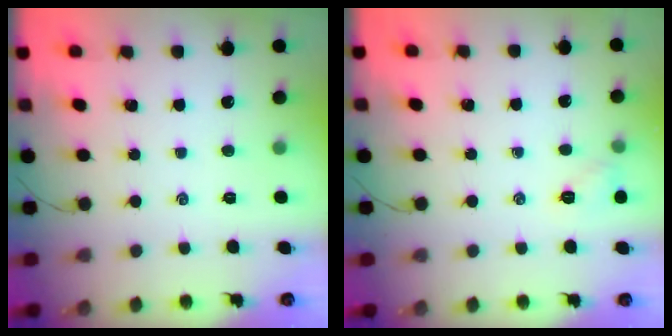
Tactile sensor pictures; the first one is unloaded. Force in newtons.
{"total": 5.9, "press": 5.7, "slide": 1.3}